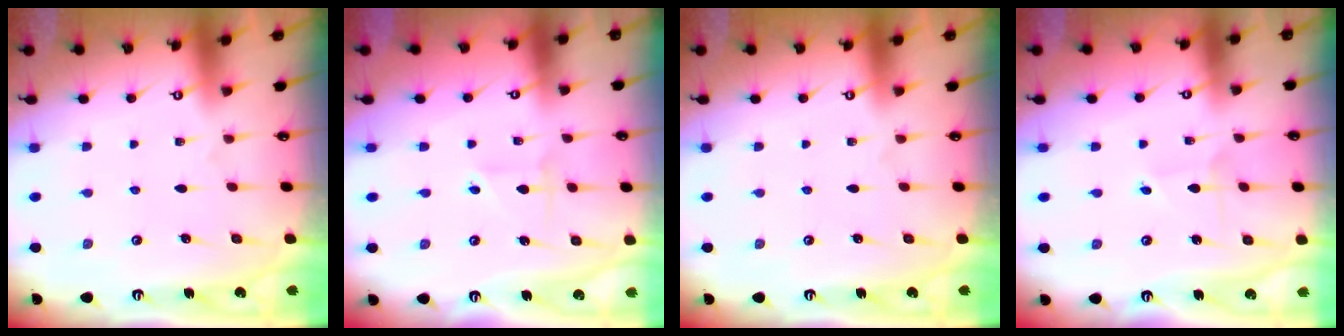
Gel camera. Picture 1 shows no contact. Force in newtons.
{"total": 2.1, "press": 2.1, "slide": 0.3}
{"total": 0.0}
{"total": 2.7, "press": 2.7, "slide": 0.3}